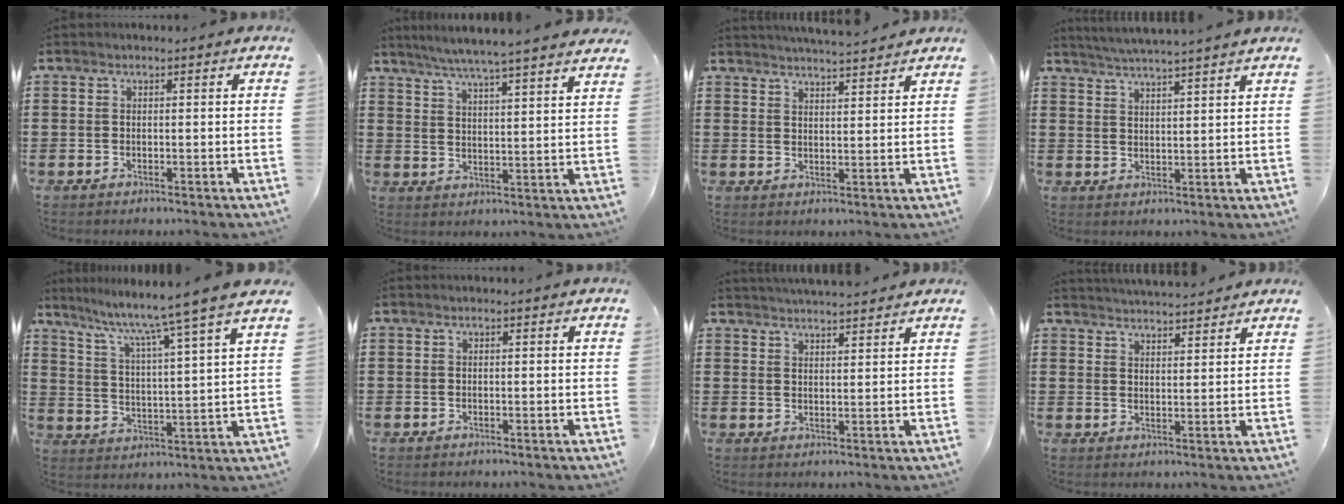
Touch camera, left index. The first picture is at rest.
{"total": 5.5, "force": [5.0, -1.0, 2.1], "torque": [-0.058, -0.031, 0.085]}
{"total": 3.5, "force": [3.5, -0.3, 0.3], "torque": [-0.017, -0.016, 0.062]}
{"total": 3.8, "force": [3.6, -1.0, 0.7], "torque": [-0.026, -0.019, 0.064]}
{"total": 7.8, "force": [6.6, -1.8, 3.8], "torque": [-0.101, -0.050, 0.100]}
{"total": 0.0}
{"total": 3.1, "force": [3.1, 0.0, 0.2], "torque": [-0.014, -0.011, 0.057]}
{"total": 3.3, "force": [3.3, -0.1, 0.0], "torque": [-0.010, -0.015, 0.060]}